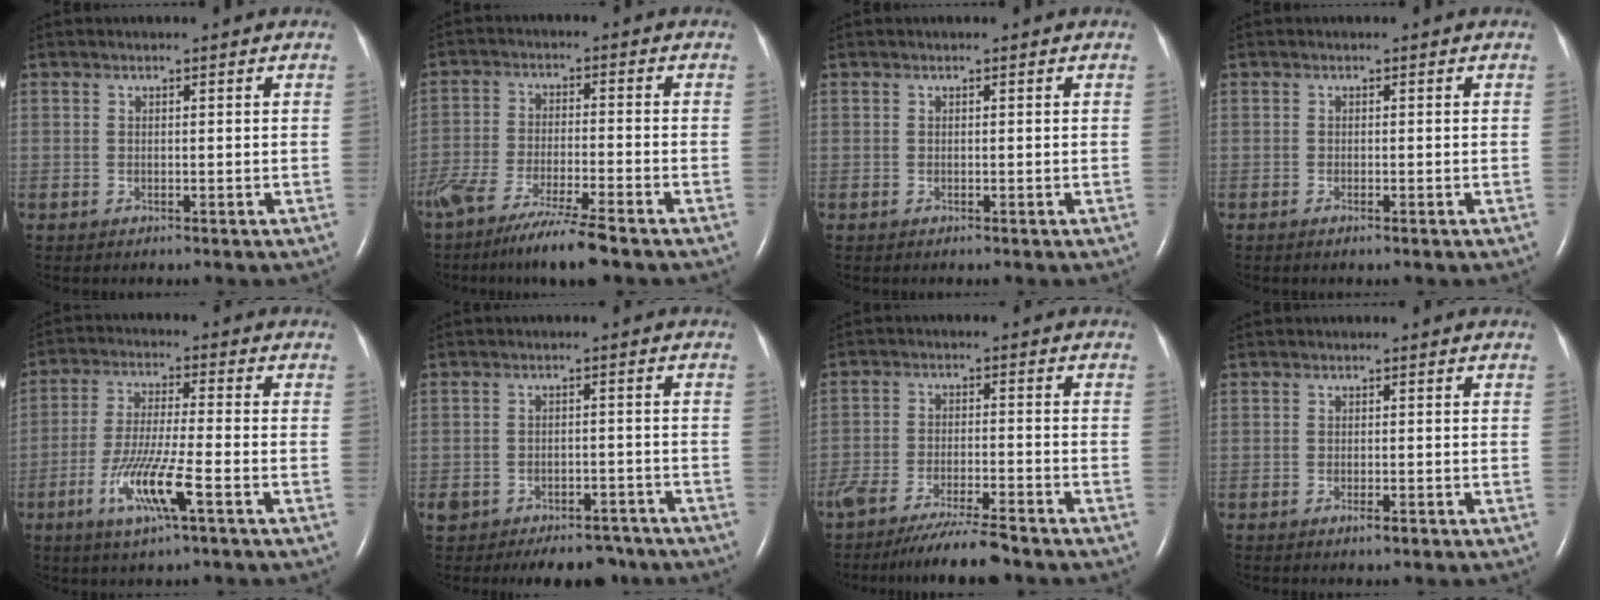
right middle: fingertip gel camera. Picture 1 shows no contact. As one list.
[{"total": 11.9, "force": [-9.1, 0.5, 7.6], "torque": [-0.141, -0.035, -0.158]}, {"total": 0.0}, {"total": 0.7, "force": [-0.5, 0.0, 0.5], "torque": [-0.012, -0.004, -0.007]}, {"total": 9.5, "force": [-4.2, 0.4, 8.5], "torque": [-0.173, -0.015, -0.081]}, {"total": 12.9, "force": [-9.6, 7.1, 4.7], "torque": [-0.098, 0.005, -0.119]}, {"total": 9.6, "force": [-8.2, 0.5, 5.0], "torque": [-0.082, -0.025, -0.135]}, {"total": 1.3, "force": [-0.9, 0.2, 0.9], "torque": [-0.018, -0.004, -0.012]}]